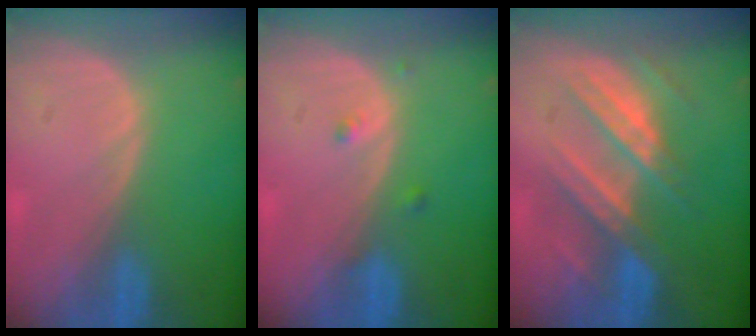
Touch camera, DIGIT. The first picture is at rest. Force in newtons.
{"total": 1.3, "press": 1.3, "slide": 0.0}
{"total": 7.5, "press": 7.5, "slide": 0.5}